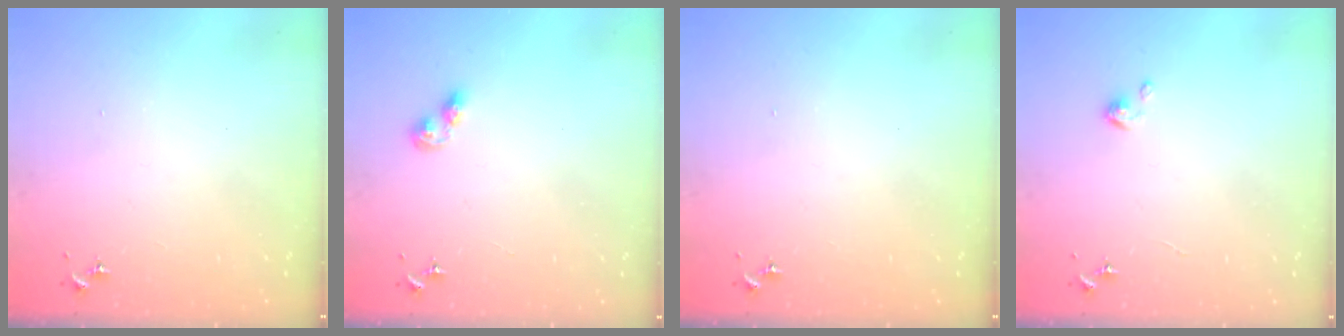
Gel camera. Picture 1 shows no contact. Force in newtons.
{"total": 5.6, "press": 5.5, "slide": 0.6}
{"total": 0.0}
{"total": 2.7, "press": 2.7, "slide": 0.2}